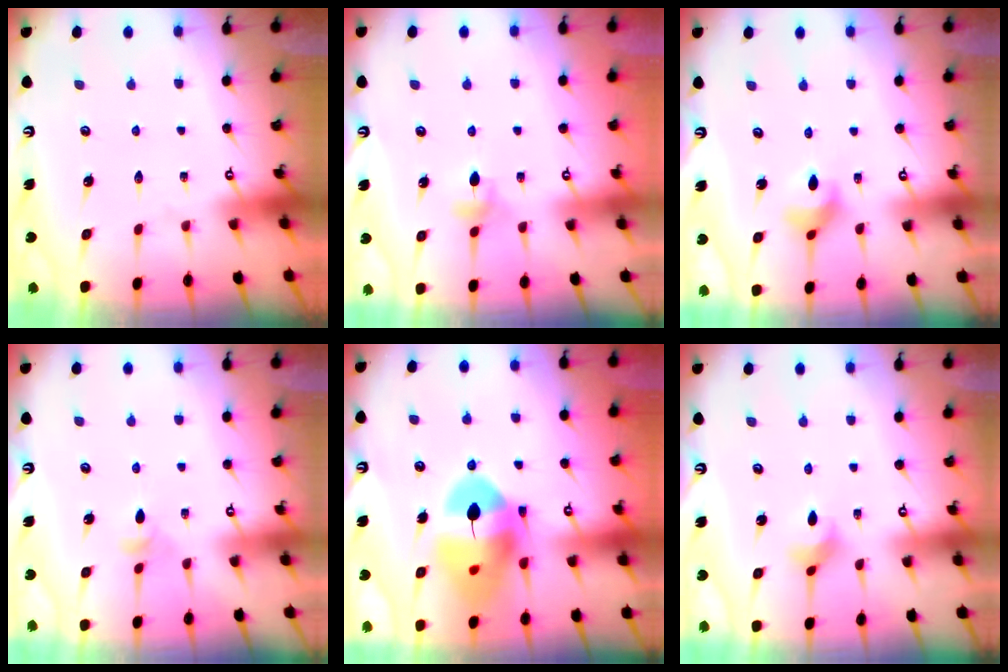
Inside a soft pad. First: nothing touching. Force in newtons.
{"total": 4.3, "press": 4.2, "slide": 1.0}
{"total": 6.1, "press": 5.8, "slide": 1.7}
{"total": 3.8, "press": 3.7, "slide": 0.8}
{"total": 15.2, "press": 15.1, "slide": 2.1}
{"total": 3.0, "press": 2.9, "slide": 0.7}